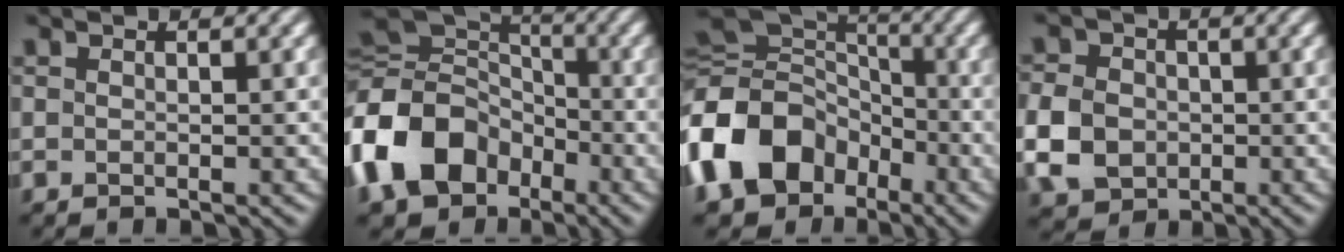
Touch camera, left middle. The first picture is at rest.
{"total": 11.9, "force": [-4.3, 9.2, 6.2], "torque": [-0.152, -0.011, -0.097]}
{"total": 13.3, "force": [-5.0, 10.5, 6.6], "torque": [-0.156, -0.013, -0.106]}
{"total": 5.2, "force": [-1.0, 4.5, 2.5], "torque": [-0.066, 0.005, -0.031]}